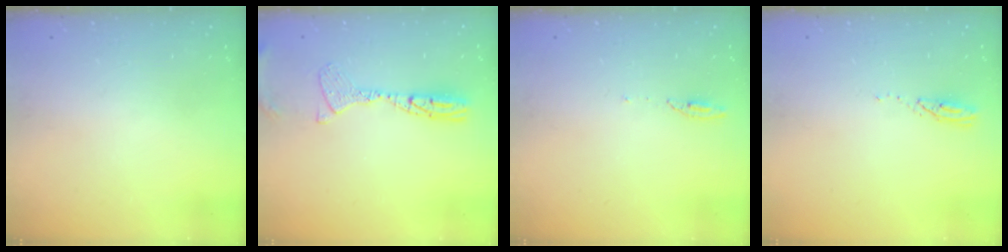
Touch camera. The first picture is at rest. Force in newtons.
{"total": 11.8, "press": 11.6, "slide": 2.1}
{"total": 4.1, "press": 4.0, "slide": 0.7}
{"total": 3.0, "press": 3.0, "slide": 0.1}